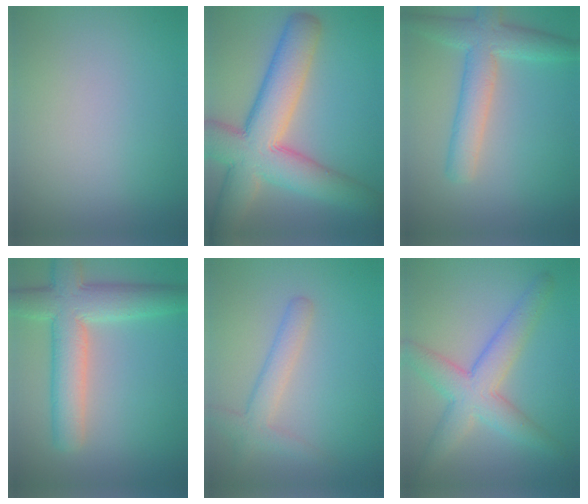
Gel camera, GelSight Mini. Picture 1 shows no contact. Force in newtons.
{"total": 11.1, "press": 11.1, "slide": 0.9}
{"total": 5.0, "press": 5.0, "slide": 0.3}
{"total": 7.5, "press": 7.5, "slide": 0.5}
{"total": 2.8, "press": 2.8, "slide": 0.1}
{"total": 5.6, "press": 5.6, "slide": 0.2}